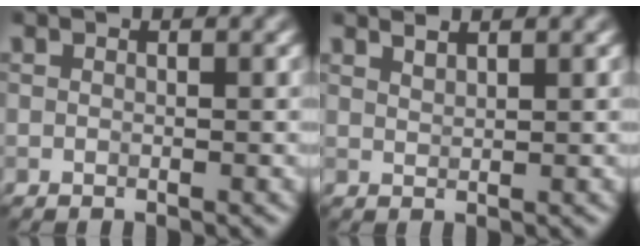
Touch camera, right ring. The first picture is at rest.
{"total": 1.3, "force": [1.1, 0.3, 0.5], "torque": [-0.002, 0.002, 0.018]}